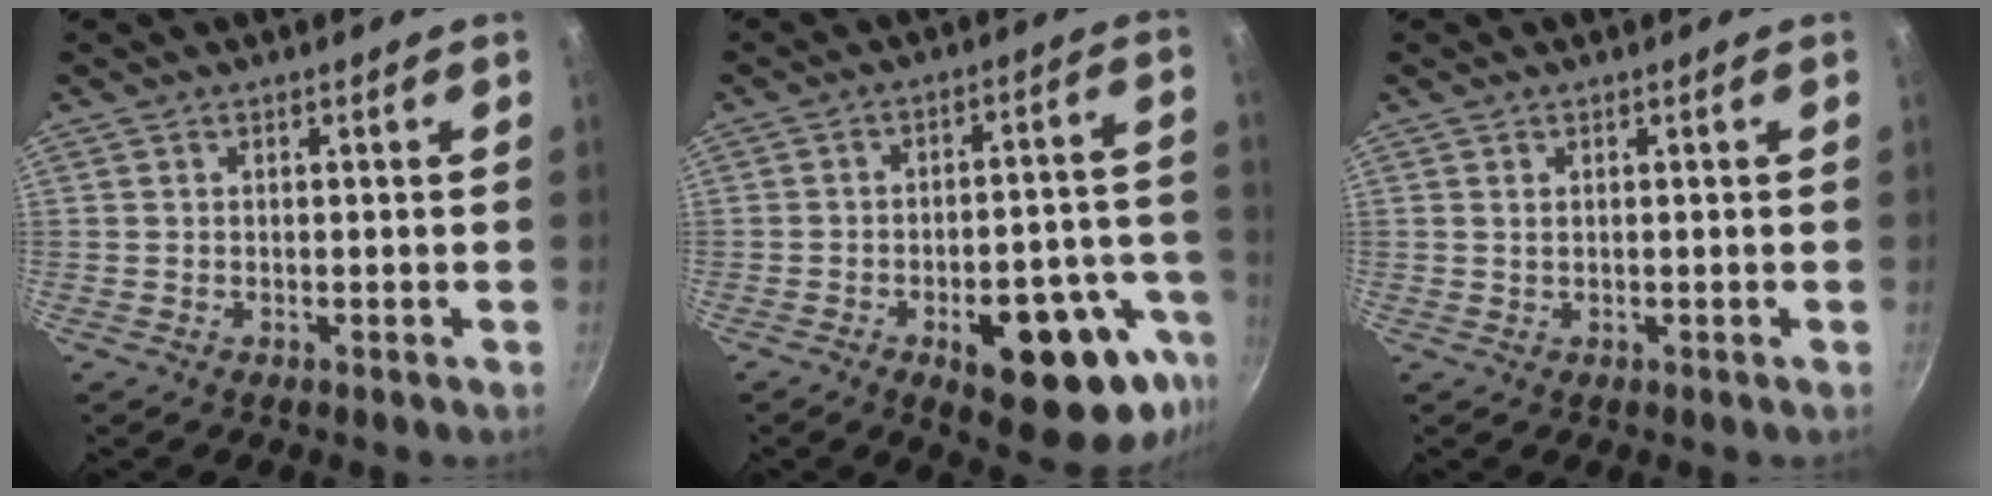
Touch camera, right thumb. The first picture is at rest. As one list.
[{"total": 19.2, "force": [-8.9, 7.1, 15.4], "torque": [-0.148, 0.061, -0.107]}, {"total": 0.6, "force": [0.3, 0.2, 0.4], "torque": [-0.009, 0.000, 0.007]}]